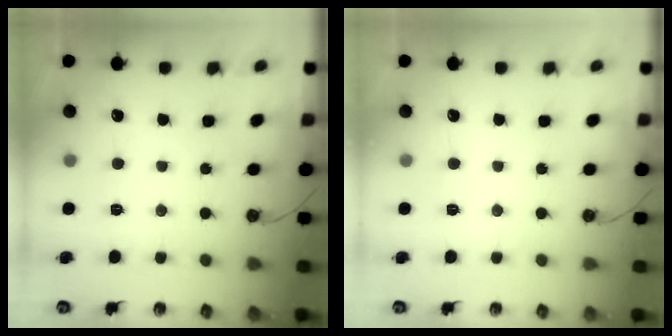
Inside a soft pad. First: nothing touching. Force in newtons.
{"total": 0.0}